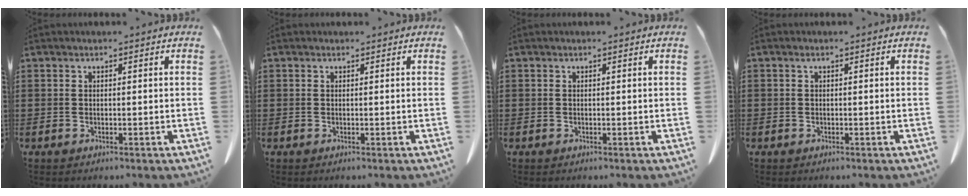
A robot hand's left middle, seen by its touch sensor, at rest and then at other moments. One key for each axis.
{"total": 0.0}
{"total": 0.0}
{"total": 0.6, "fx": 0.1, "fy": 0.5, "fz": 0.2, "tx": -0.008, "ty": 0.003, "tz": 0.002}